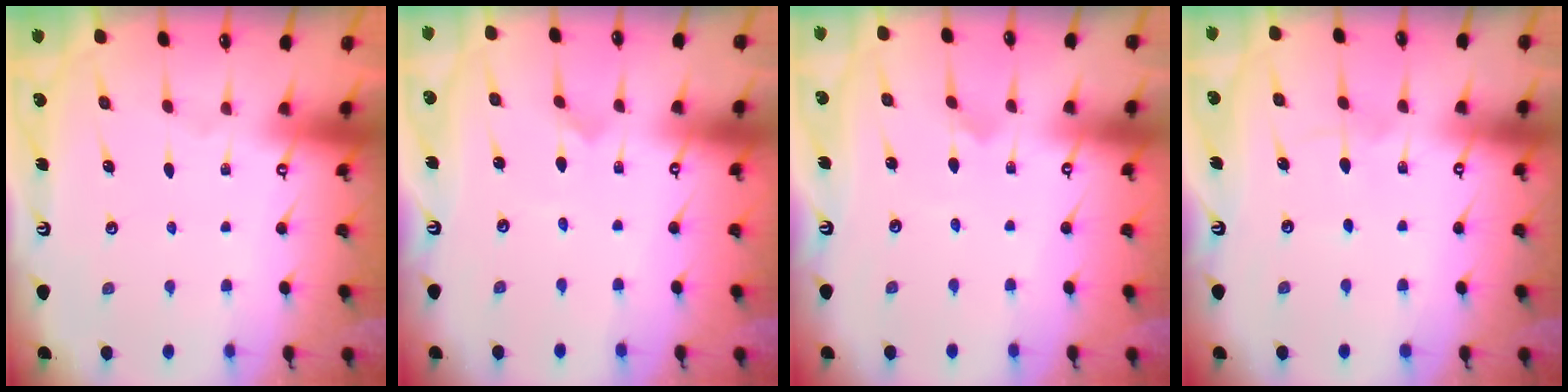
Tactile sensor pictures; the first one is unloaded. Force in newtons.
{"total": 0.0}
{"total": 0.9, "press": 0.9, "slide": 0.0}
{"total": 4.0, "press": 4.0, "slide": 0.2}